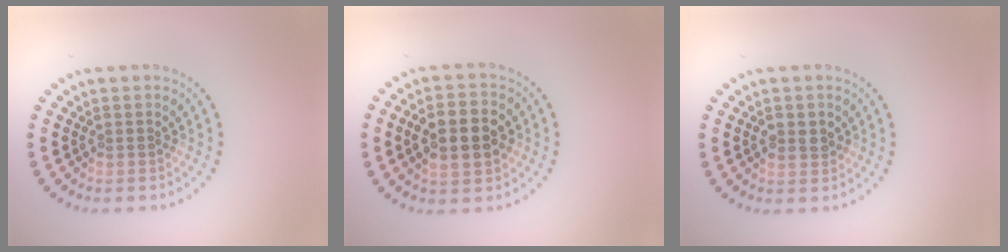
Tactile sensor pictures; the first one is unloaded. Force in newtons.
{"total": 5.5, "press": 5.4, "slide": 0.4}
{"total": 1.8, "press": 1.8, "slide": 0.1}